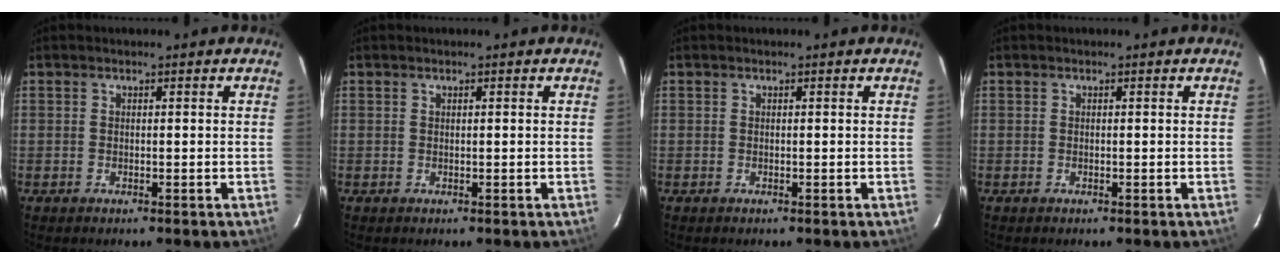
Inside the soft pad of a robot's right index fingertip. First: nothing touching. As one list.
[{"total": 0.0}, {"total": 0.0}, {"total": 0.0}]